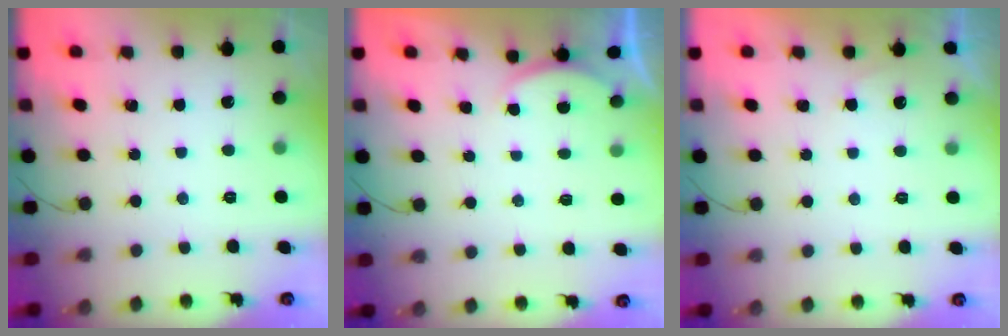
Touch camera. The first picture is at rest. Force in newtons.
{"total": 2.0, "press": 1.9, "slide": 0.6}
{"total": 3.3, "press": 3.3, "slide": 0.7}